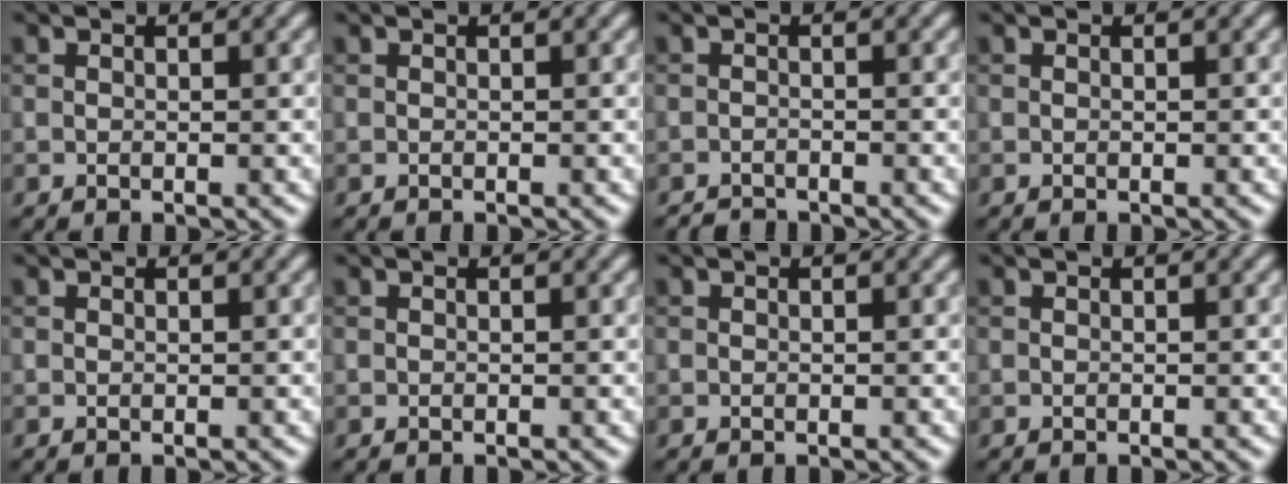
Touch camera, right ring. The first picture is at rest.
{"total": 0.0}
{"total": 1.4, "force": [-1.4, 0.2, 0.0], "torque": [0.005, -0.002, -0.026]}
{"total": 0.0}
{"total": 0.0}
{"total": 0.0}
{"total": 0.0}
{"total": 0.0}